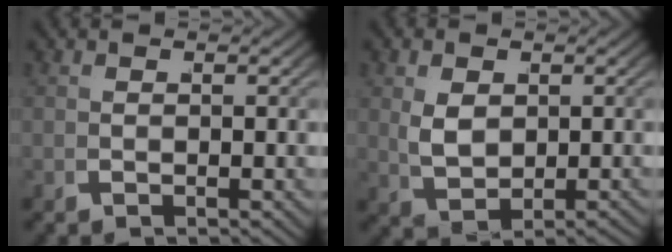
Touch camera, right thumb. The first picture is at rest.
{"total": 3.6, "force": [1.2, 2.2, 2.6], "torque": [-0.055, -0.010, 0.036]}